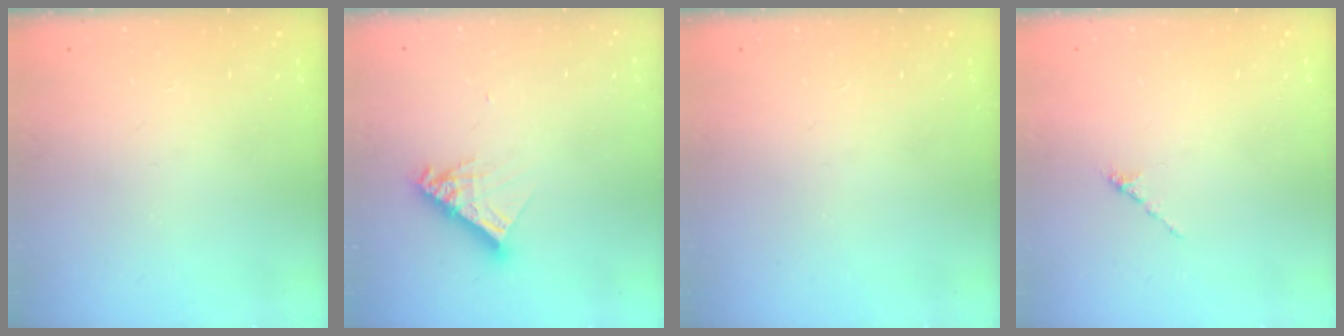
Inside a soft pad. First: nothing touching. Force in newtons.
{"total": 10.2, "press": 10.2, "slide": 0.9}
{"total": 0.0}
{"total": 0.0}